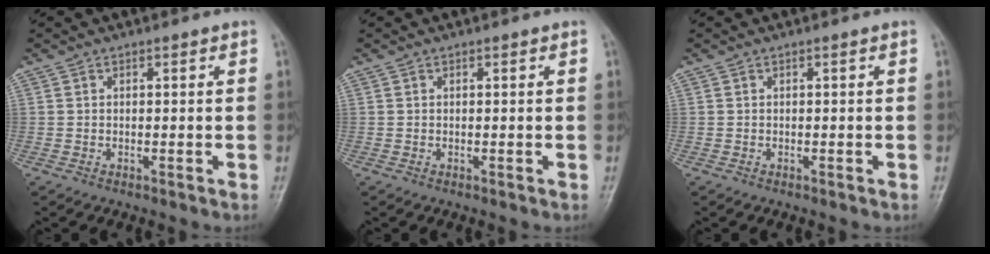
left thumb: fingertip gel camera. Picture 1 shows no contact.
{"total": 0.0}
{"total": 0.0}